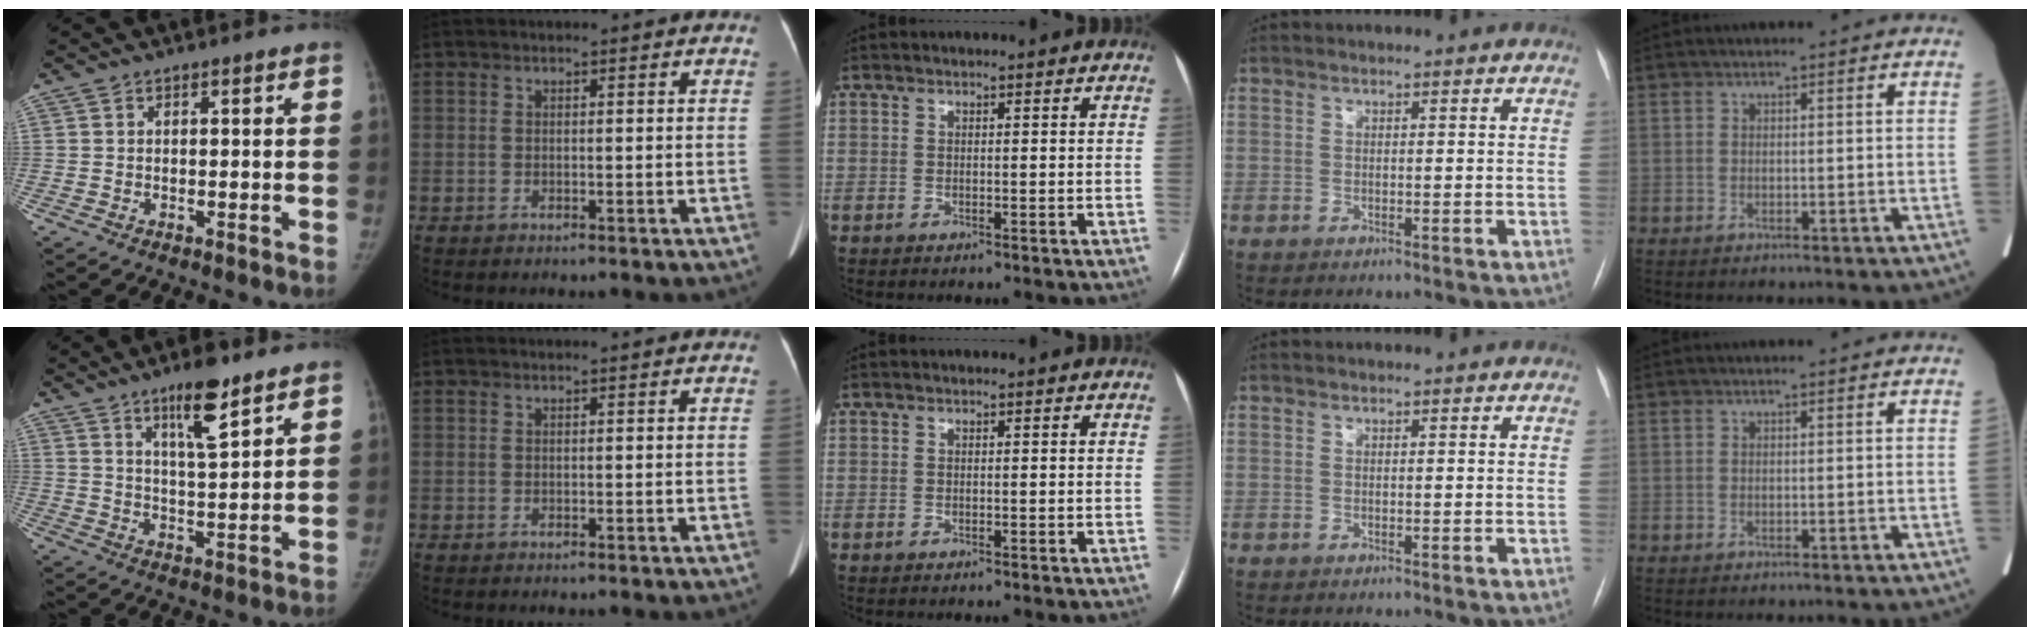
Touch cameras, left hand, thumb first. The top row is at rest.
{"thumb": {"total": 9.4, "force": [6.1, 2.0, 6.9], "torque": [-0.106, -0.038, 0.104]}, "index": {"total": 0.9, "force": [0.9, -0.1, 0.3], "torque": [-0.008, 0.003, 0.015]}}